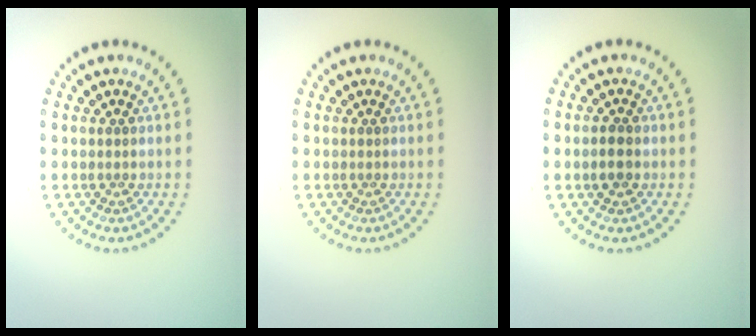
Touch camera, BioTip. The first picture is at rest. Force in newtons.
{"total": 0.0}
{"total": 1.6, "press": 1.6, "slide": 0.1}